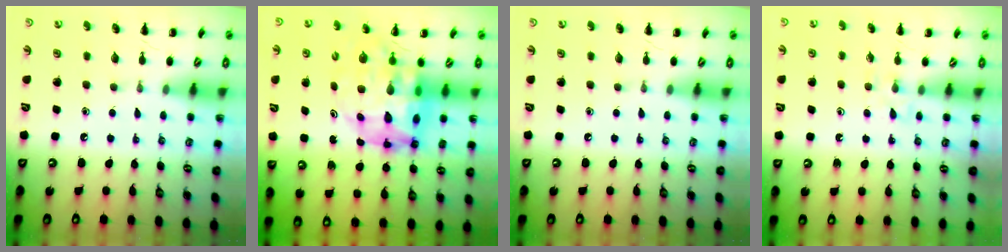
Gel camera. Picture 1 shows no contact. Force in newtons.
{"total": 13.0, "press": 12.5, "slide": 3.5}
{"total": 0.0}
{"total": 2.9, "press": 2.7, "slide": 1.2}